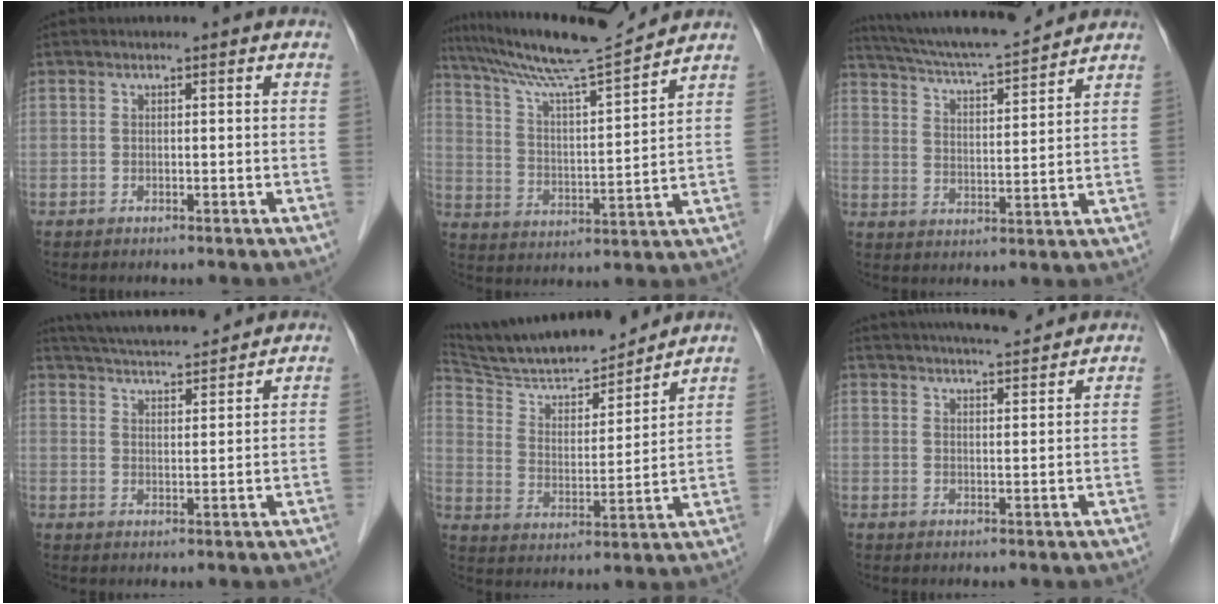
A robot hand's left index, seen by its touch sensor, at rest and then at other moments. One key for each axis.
{"total": 13.8, "fx": 12.6, "fy": -1.6, "fz": 5.2, "tx": -0.103, "ty": -0.007, "tz": 0.214}
{"total": 14.5, "fx": 13.3, "fy": 0.8, "fz": 5.7, "tx": -0.105, "ty": 0.011, "tz": 0.214}
{"total": 12.8, "fx": 11.8, "fy": 1.4, "fz": 4.8, "tx": -0.087, "ty": 0.020, "tz": 0.182}
{"total": 16.6, "fx": 15.2, "fy": 2.0, "fz": 6.4, "tx": -0.116, "ty": -0.004, "tz": 0.257}
{"total": 11.3, "fx": 10.3, "fy": 1.1, "fz": 4.5, "tx": -0.074, "ty": 0.013, "tz": 0.145}